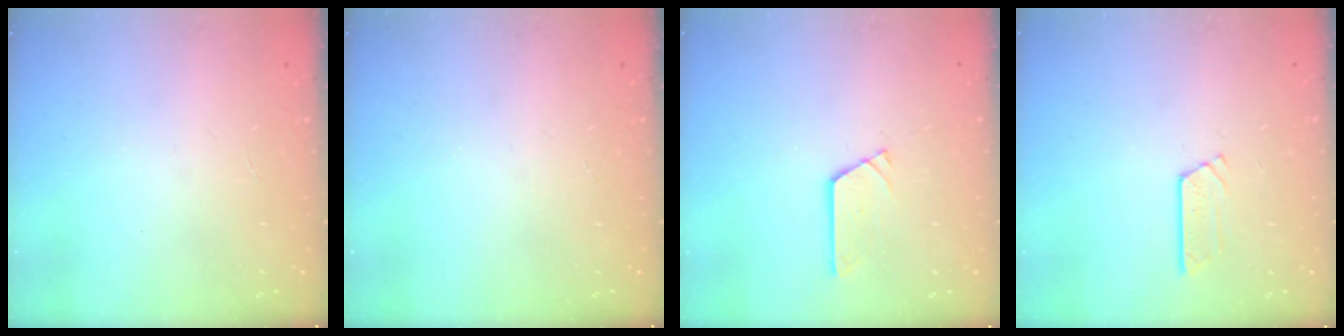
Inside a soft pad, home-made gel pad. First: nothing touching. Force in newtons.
{"total": 0.0}
{"total": 2.9, "press": 2.9, "slide": 0.2}
{"total": 3.9, "press": 3.9, "slide": 0.2}